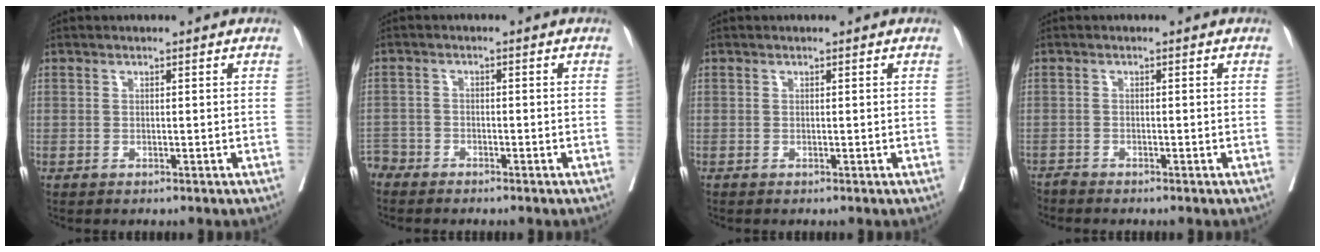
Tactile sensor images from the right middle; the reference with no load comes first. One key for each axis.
{"total": 3.1, "fx": -2.8, "fy": 1.2, "fz": -0.4, "tx": 0.003, "ty": 0.000, "tz": -0.060}
{"total": 0.0}
{"total": 1.2, "fx": -1.2, "fy": -0.1, "fz": -0.1, "tx": -0.001, "ty": -0.005, "tz": -0.025}